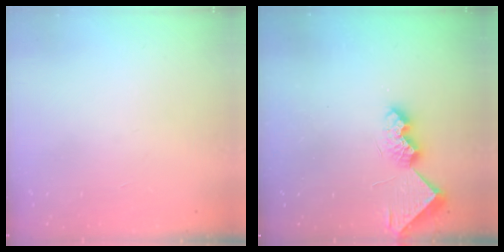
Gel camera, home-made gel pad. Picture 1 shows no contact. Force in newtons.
{"total": 8.6, "press": 8.6, "slide": 0.1}